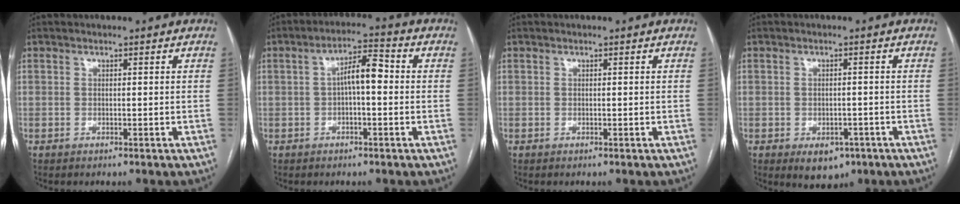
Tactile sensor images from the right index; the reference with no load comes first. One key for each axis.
{"total": 5.8, "fx": 0.2, "fy": 1.7, "fz": 5.5, "tx": -0.095, "ty": 0.024, "tz": 0.002}
{"total": 0.0}
{"total": 4.6, "fx": -2.3, "fy": 3.1, "fz": 2.6, "tx": -0.028, "ty": -0.001, "tz": -0.019}